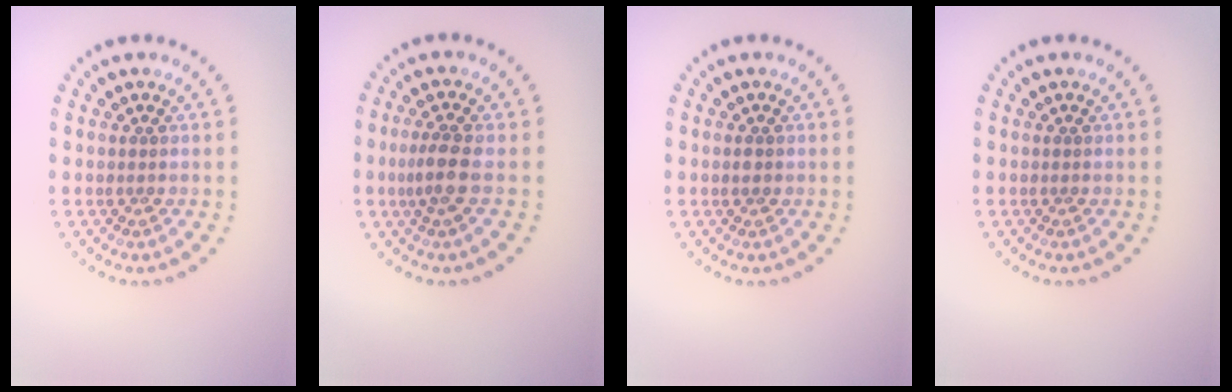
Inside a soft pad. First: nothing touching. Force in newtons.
{"total": 2.5, "press": 2.1, "slide": 1.4}
{"total": 0.9, "press": 0.9, "slide": 0.1}
{"total": 0.0}